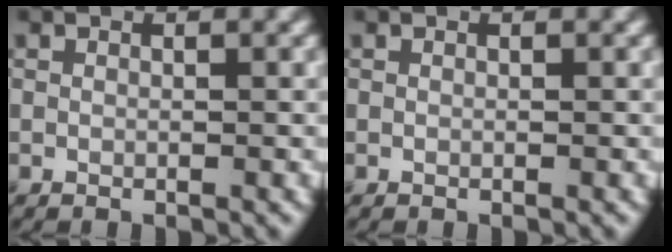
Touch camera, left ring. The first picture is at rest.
{"total": 0.0}